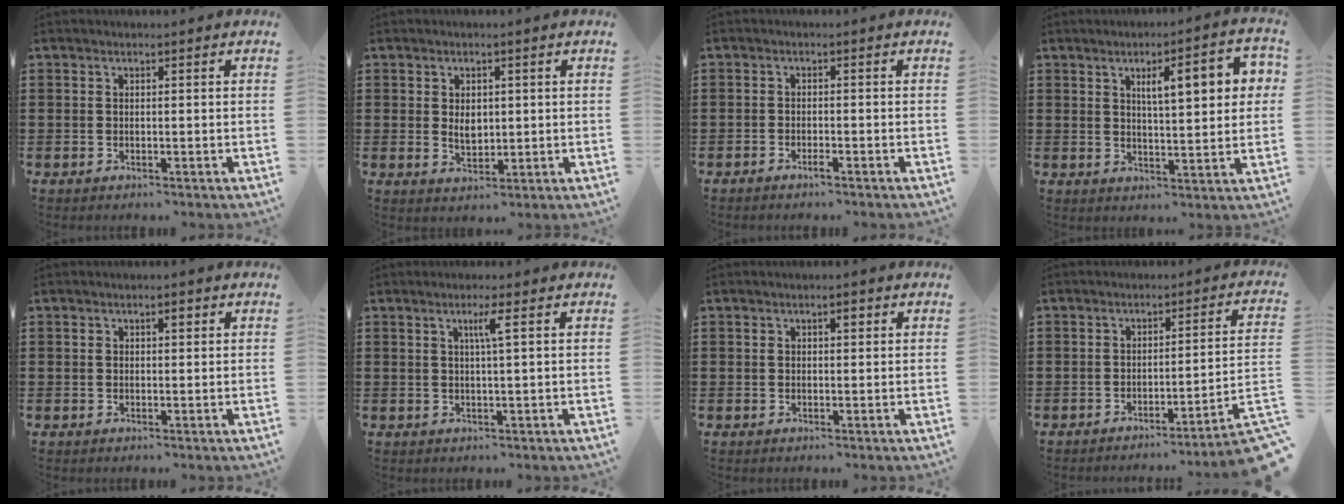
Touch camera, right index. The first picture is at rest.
{"total": 3.0, "force": [0.3, 1.9, 2.3], "torque": [-0.040, 0.004, 0.003]}
{"total": 1.2, "force": [-1.0, 0.1, 0.6], "torque": [-0.013, -0.004, -0.018]}
{"total": 7.8, "force": [2.6, 2.0, 7.1], "torque": [-0.106, -0.003, 0.034]}
{"total": 1.9, "force": [0.6, 1.0, 1.5], "torque": [-0.031, 0.009, 0.009]}
{"total": 2.7, "force": [1.0, -0.2, 2.5], "torque": [-0.051, -0.003, 0.013]}
{"total": 1.9, "force": [0.7, 0.9, 1.5], "torque": [-0.032, 0.009, 0.010]}
{"total": 4.3, "force": [-2.9, -0.6, 3.1], "torque": [-0.055, -0.025, -0.060]}